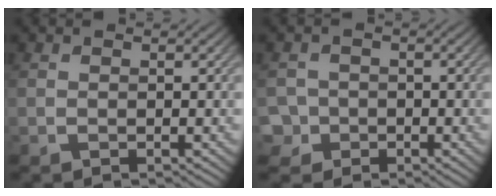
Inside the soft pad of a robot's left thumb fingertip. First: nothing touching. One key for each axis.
{"total": 3.5, "fx": -1.4, "fy": 3.2, "fz": 0.4, "tx": -0.006, "ty": 0.000, "tz": -0.039}